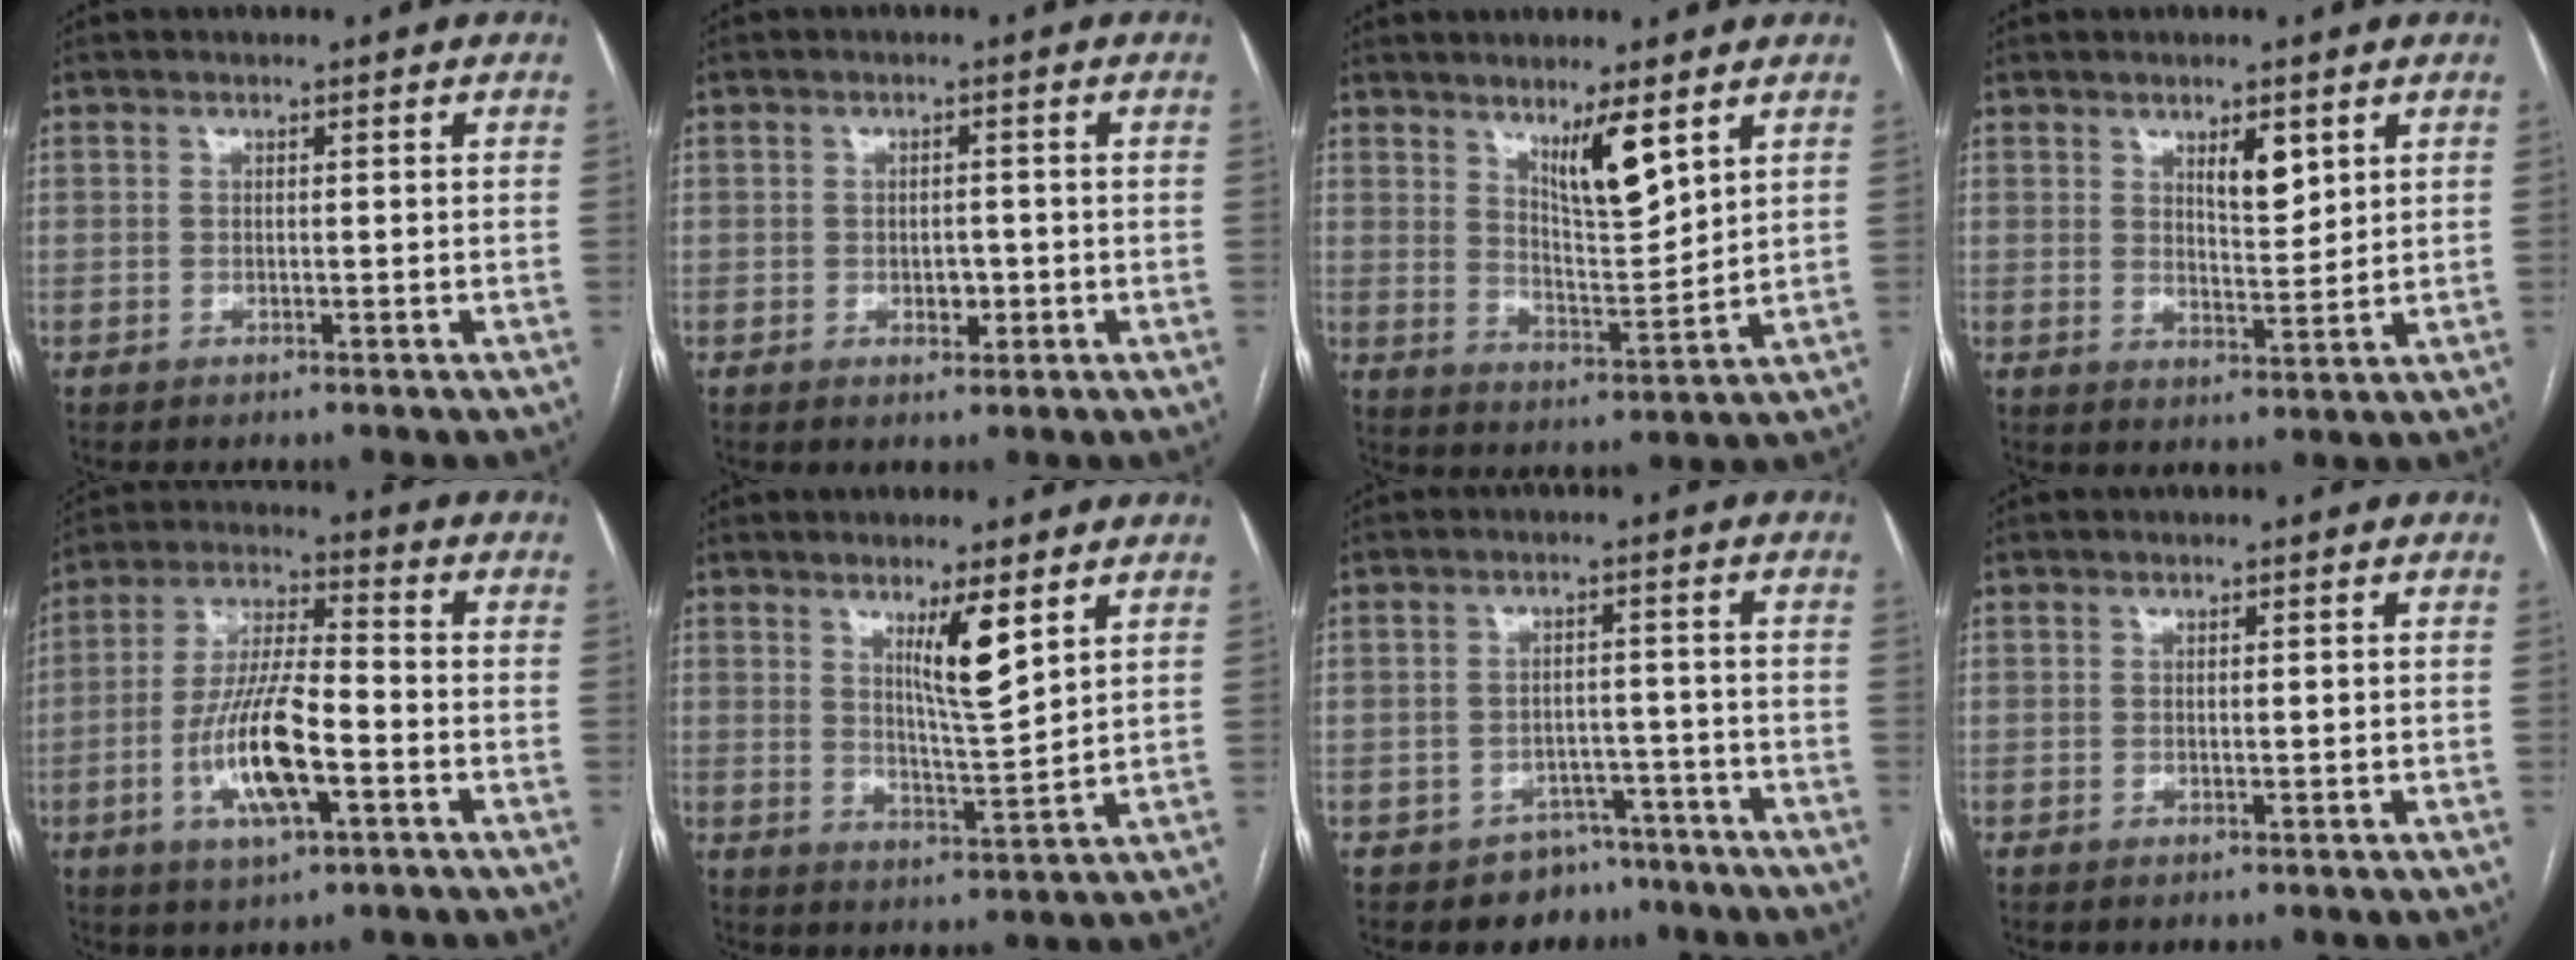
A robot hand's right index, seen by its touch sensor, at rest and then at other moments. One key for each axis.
{"total": 2.4, "fx": -0.7, "fy": 1.5, "fz": 1.8, "tx": -0.023, "ty": 0.004, "tz": -0.006}
{"total": 7.4, "fx": 4.7, "fy": 1.0, "fz": 5.7, "tx": -0.100, "ty": -0.016, "tz": 0.086}
{"total": 4.7, "fx": 2.5, "fy": 1.5, "fz": 3.6, "tx": -0.060, "ty": -0.005, "tz": 0.044}
{"total": 12.9, "fx": -4.1, "fy": 3.1, "fz": 11.8, "tx": -0.238, "ty": -0.001, "tz": -0.072}
{"total": 6.6, "fx": 3.5, "fy": 0.3, "fz": 5.7, "tx": -0.098, "ty": -0.017, "tz": 0.062}
{"total": 6.2, "fx": -4.5, "fy": 4.2, "fz": 0.3, "tx": 0.012, "ty": 0.023, "tz": -0.059}
{"total": 0.7, "fx": 0.0, "fy": 0.1, "fz": 0.7, "tx": -0.014, "ty": -0.001, "tz": 0.003}